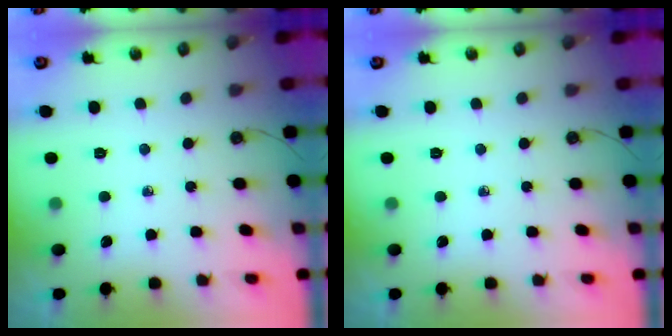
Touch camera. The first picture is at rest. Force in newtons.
{"total": 0.0}